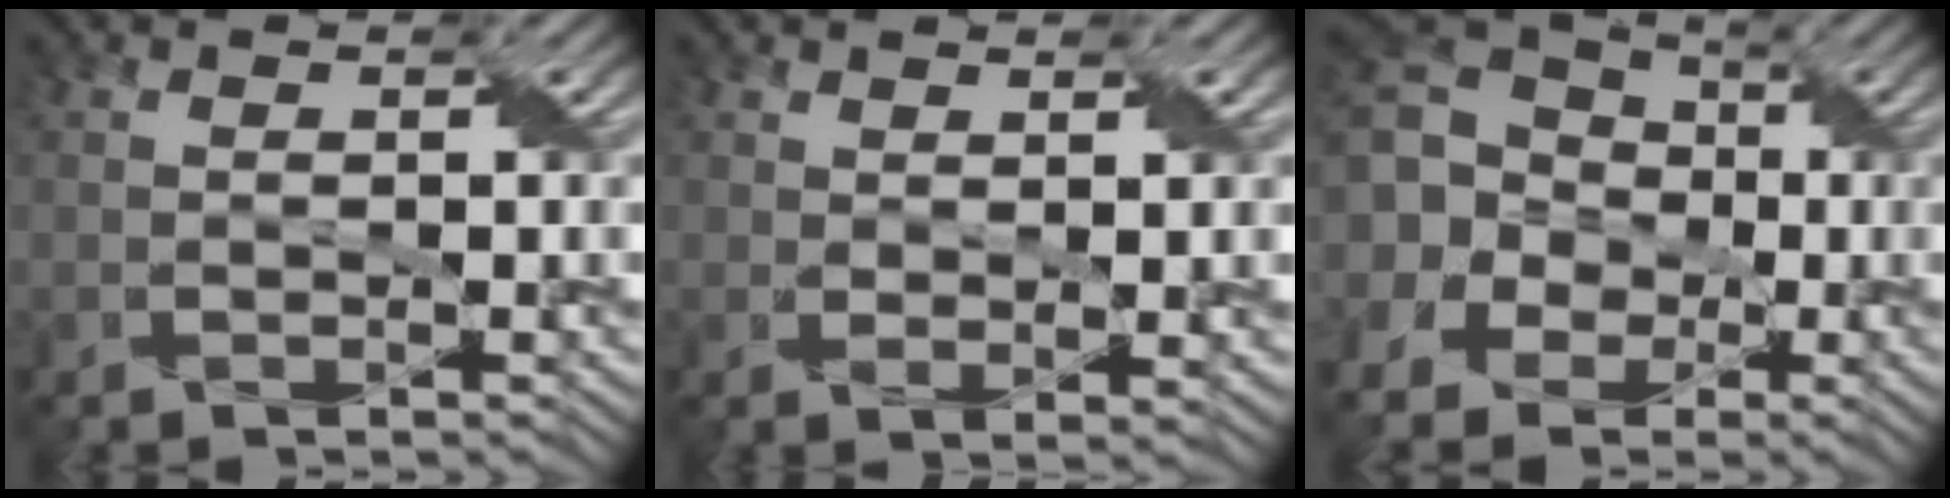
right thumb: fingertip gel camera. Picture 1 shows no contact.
{"total": 2.2, "force": [1.3, 0.4, 1.8], "torque": [-0.036, -0.003, 0.026]}
{"total": 14.2, "force": [-0.5, 11.9, 7.7], "torque": [-0.218, 0.012, -0.043]}